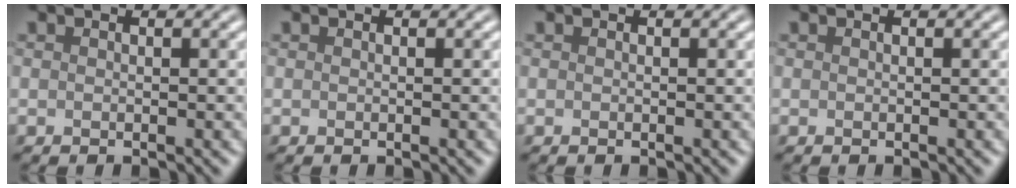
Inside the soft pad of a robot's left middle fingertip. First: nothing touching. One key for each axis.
{"total": 0.0}
{"total": 0.0}
{"total": 0.0}